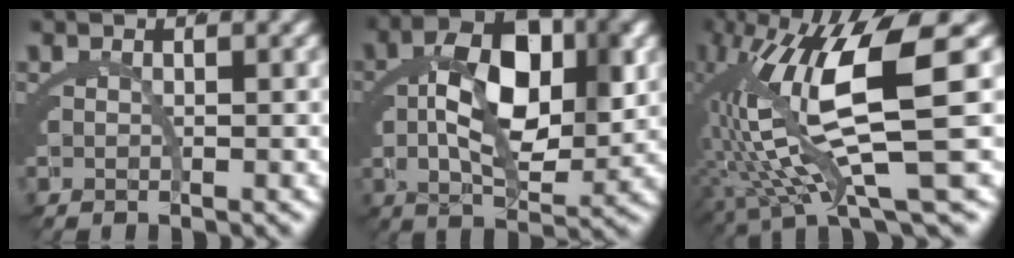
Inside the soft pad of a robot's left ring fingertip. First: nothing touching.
{"total": 9.0, "force": [1.6, 4.1, 7.8], "torque": [-0.117, 0.004, 0.027]}
{"total": 12.4, "force": [1.4, 3.9, 11.7], "torque": [-0.204, 0.004, 0.034]}